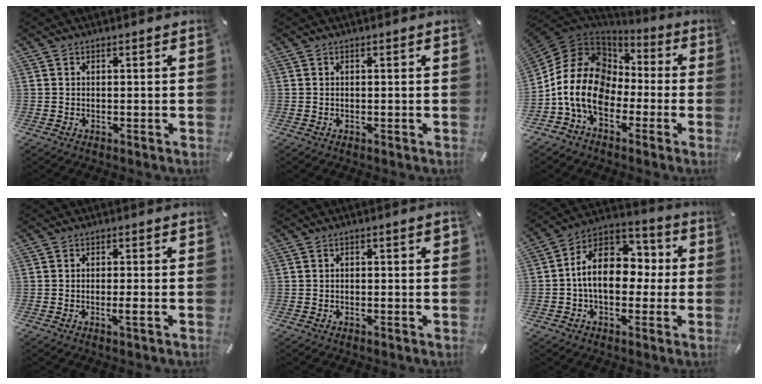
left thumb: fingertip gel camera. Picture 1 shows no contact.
{"total": 0.0}
{"total": 16.2, "force": [-4.0, 12.7, 9.2], "torque": [-0.217, 0.022, -0.077]}
{"total": 2.1, "force": [-0.5, 0.2, 2.0], "torque": [-0.034, -0.004, -0.009]}
{"total": 1.5, "force": [0.0, 0.6, 1.4], "torque": [-0.026, 0.002, -0.002]}
{"total": 14.6, "force": [-0.3, 10.6, 10.0], "torque": [-0.176, 0.004, -0.006]}